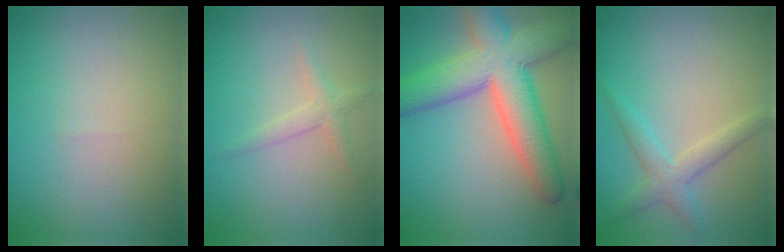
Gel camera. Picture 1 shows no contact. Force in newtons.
{"total": 1.7, "press": 1.7, "slide": 0.1}
{"total": 9.7, "press": 9.6, "slide": 0.4}
{"total": 2.6, "press": 2.6, "slide": 0.1}